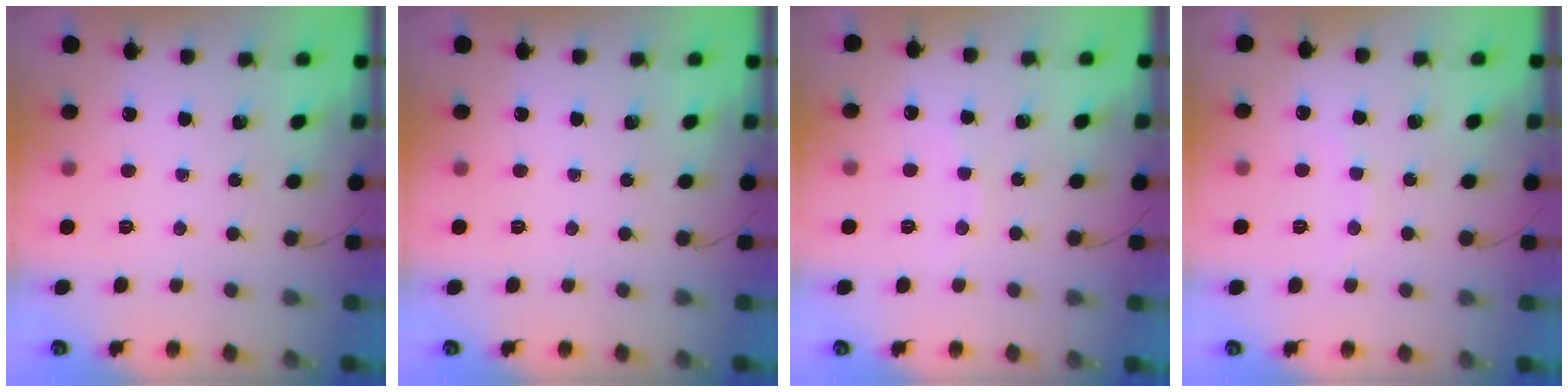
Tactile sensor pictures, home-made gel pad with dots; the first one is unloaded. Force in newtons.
{"total": 0.0}
{"total": 4.1, "press": 3.9, "slide": 1.1}
{"total": 5.3, "press": 5.2, "slide": 1.0}